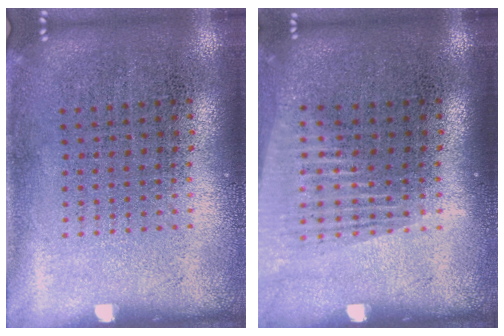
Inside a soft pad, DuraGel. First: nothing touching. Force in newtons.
{"total": 1.4, "press": 1.2, "slide": 0.7}